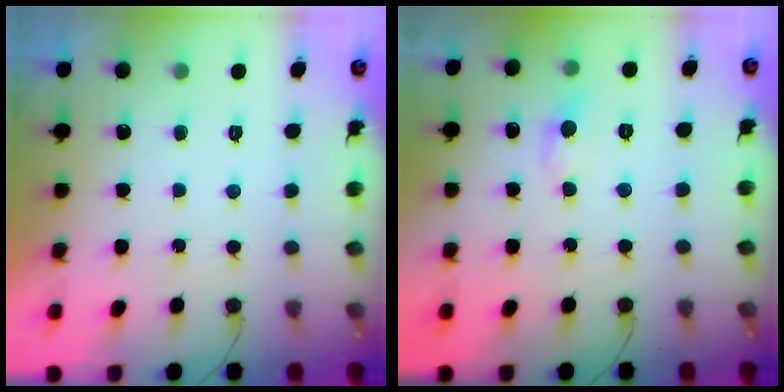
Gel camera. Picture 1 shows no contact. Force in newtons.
{"total": 4.9, "press": 4.9, "slide": 0.6}